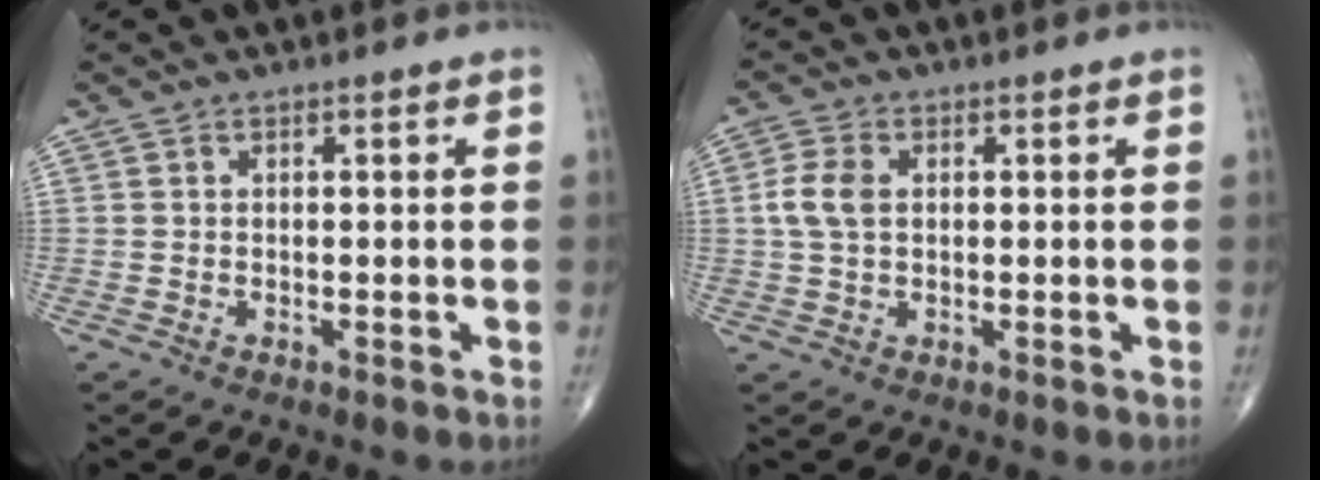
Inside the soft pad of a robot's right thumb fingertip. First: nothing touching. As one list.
[{"total": 5.0, "force": [0.6, 3.2, 3.8], "torque": [-0.088, 0.006, 0.008]}]